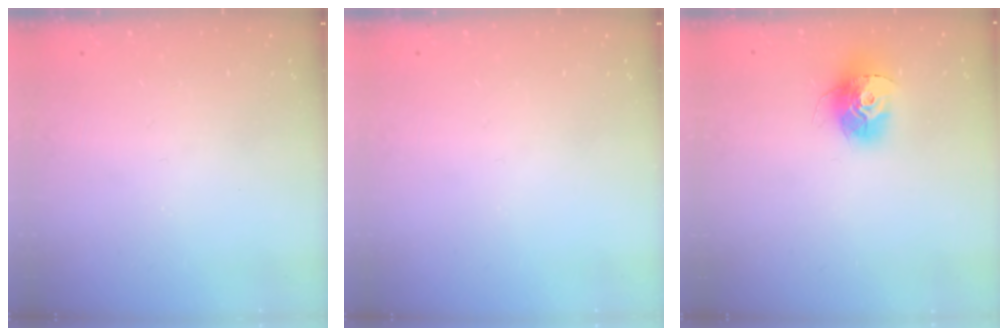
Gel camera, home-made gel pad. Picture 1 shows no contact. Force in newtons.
{"total": 0.0}
{"total": 13.4, "press": 13.3, "slide": 1.2}